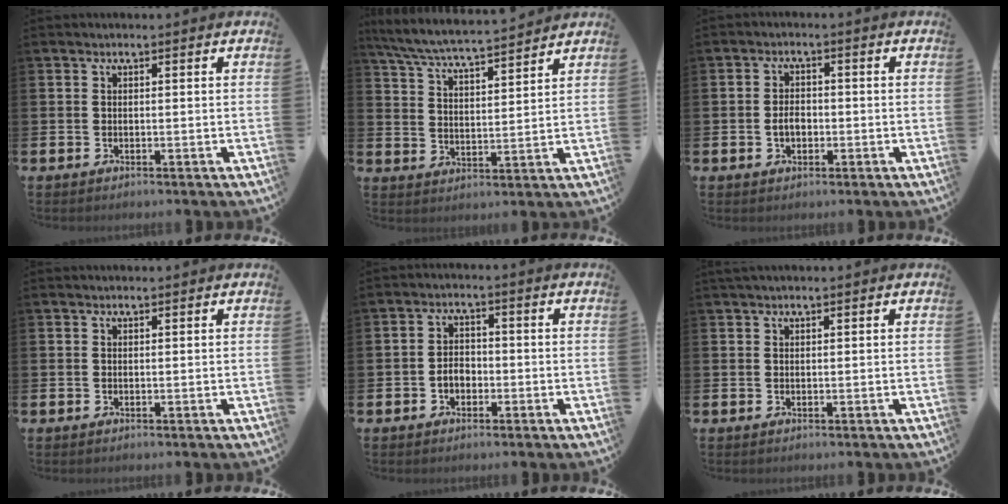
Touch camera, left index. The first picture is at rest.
{"total": 6.2, "force": [6.0, 0.2, 1.8], "torque": [-0.058, -0.042, 0.101]}
{"total": 2.6, "force": [-0.5, 1.8, 1.8], "torque": [-0.023, 0.001, -0.014]}
{"total": 0.0}
{"total": 2.6, "force": [-0.9, 1.9, 1.4], "torque": [-0.017, 0.000, -0.024]}
{"total": 0.9, "force": [0.8, 0.1, 0.3], "torque": [0.000, -0.001, 0.013]}